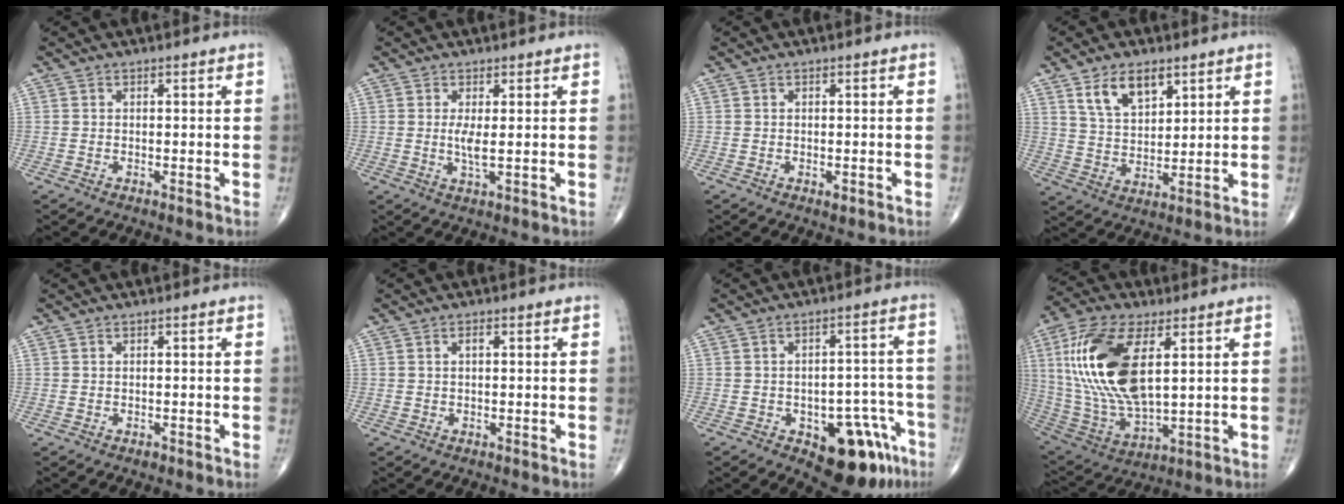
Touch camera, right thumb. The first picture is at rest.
{"total": 2.6, "force": [0.3, 0.3, 2.6], "torque": [-0.055, -0.009, 0.007]}
{"total": 0.9, "force": [-0.4, 0.4, 0.7], "torque": [-0.009, -0.002, -0.005]}
{"total": 8.6, "force": [4.9, 4.5, 5.4], "torque": [-0.076, -0.028, 0.094]}
{"total": 0.5, "force": [-0.3, 0.3, 0.2], "torque": [0.002, 0.001, -0.006]}
{"total": 0.9, "force": [0.3, 0.4, 0.8], "torque": [-0.013, 0.002, 0.002]}
{"total": 13.7, "force": [-7.0, 6.7, 9.7], "torque": [-0.077, 0.045, -0.085]}
{"total": 21.3, "force": [5.2, 9.8, 18.2], "torque": [-0.378, -0.020, 0.100]}